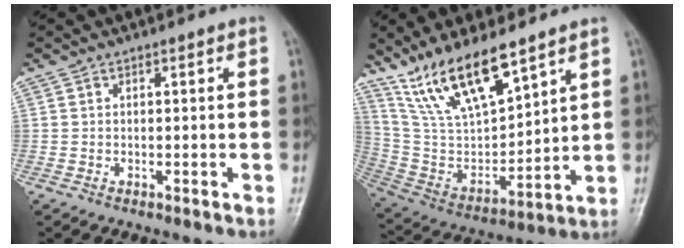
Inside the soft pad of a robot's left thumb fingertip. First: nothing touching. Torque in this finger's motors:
{"motor_torque": [0.63, 0.26, 1.15, -1.62, 0.13]}